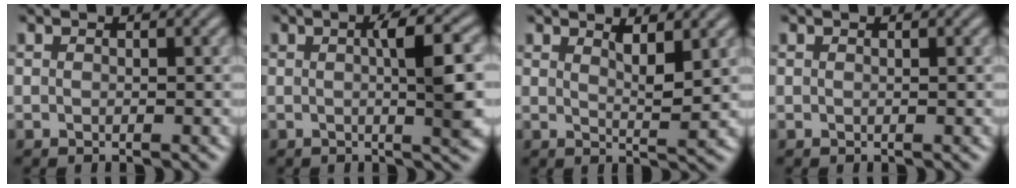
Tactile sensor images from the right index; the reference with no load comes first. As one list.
[{"total": 4.3, "force": [0.0, 0.4, 4.3], "torque": [-0.060, 0.006, -0.005]}, {"total": 2.2, "force": [1.4, -0.1, 1.7], "torque": [-0.023, -0.016, 0.027]}, {"total": 0.0}]